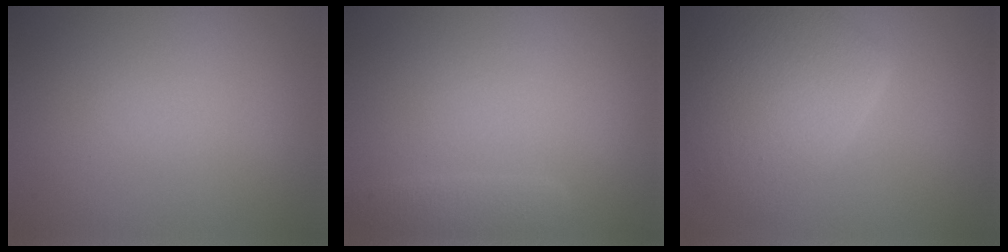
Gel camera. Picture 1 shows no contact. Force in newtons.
{"total": 1.5, "press": 1.5, "slide": 0.2}
{"total": 6.1, "press": 6.1, "slide": 0.4}